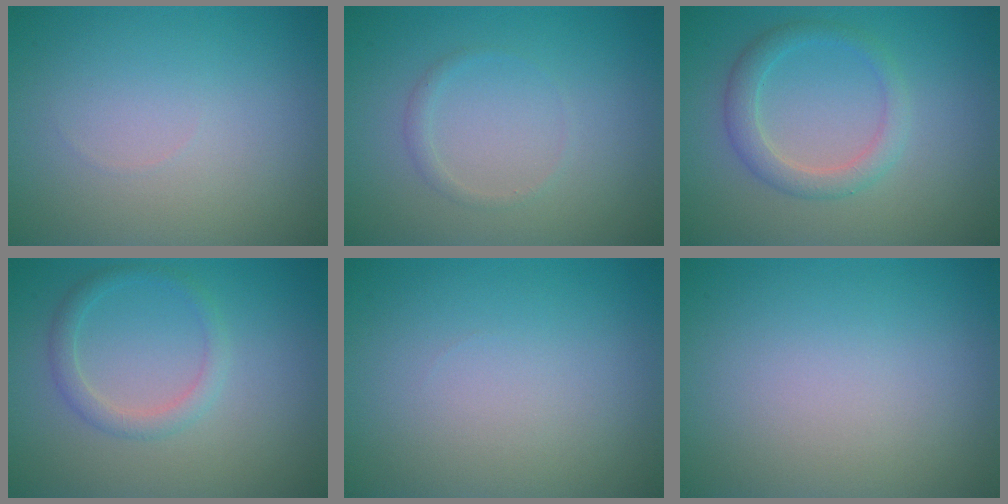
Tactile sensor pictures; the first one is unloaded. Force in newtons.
{"total": 0.8, "press": 0.8, "slide": 0.1}
{"total": 2.6, "press": 2.6, "slide": 0.2}
{"total": 1.9, "press": 1.9, "slide": 0.1}
{"total": 0.0}
{"total": 0.0}